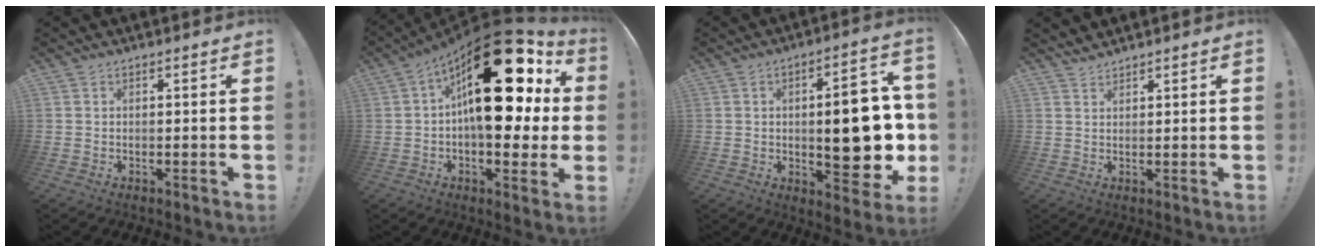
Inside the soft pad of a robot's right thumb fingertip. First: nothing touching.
{"total": 29.3, "force": [7.7, 13.9, 24.6], "torque": [-0.362, -0.039, 0.142]}
{"total": 16.0, "force": [-0.3, 6.1, 14.8], "torque": [-0.180, -0.002, -0.002]}
{"total": 2.4, "force": [2.3, 0.5, 0.3], "torque": [-0.008, -0.013, 0.044]}